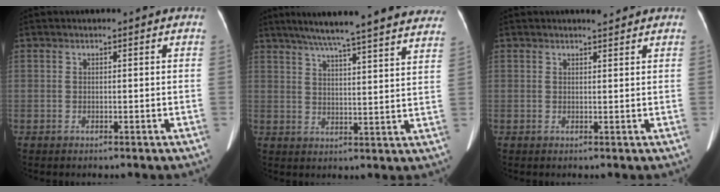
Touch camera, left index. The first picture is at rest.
{"total": 26.5, "force": [23.1, 1.6, 12.9], "torque": [-0.198, -0.008, 0.289]}
{"total": 1.4, "force": [1.3, 0.2, 0.4], "torque": [-0.010, -0.003, 0.023]}